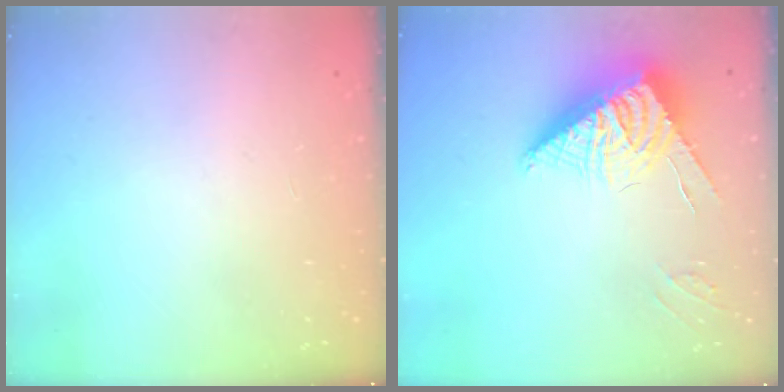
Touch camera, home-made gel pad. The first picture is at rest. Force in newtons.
{"total": 9.3, "press": 9.3, "slide": 1.1}